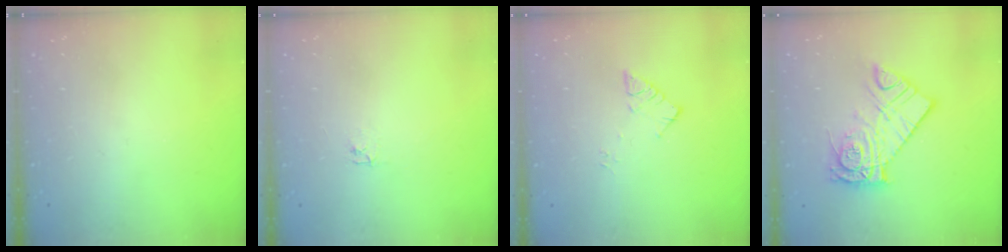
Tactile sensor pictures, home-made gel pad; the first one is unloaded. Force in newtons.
{"total": 2.1, "press": 2.1, "slide": 0.3}
{"total": 6.0, "press": 6.0, "slide": 0.3}
{"total": 13.7, "press": 13.7, "slide": 1.4}